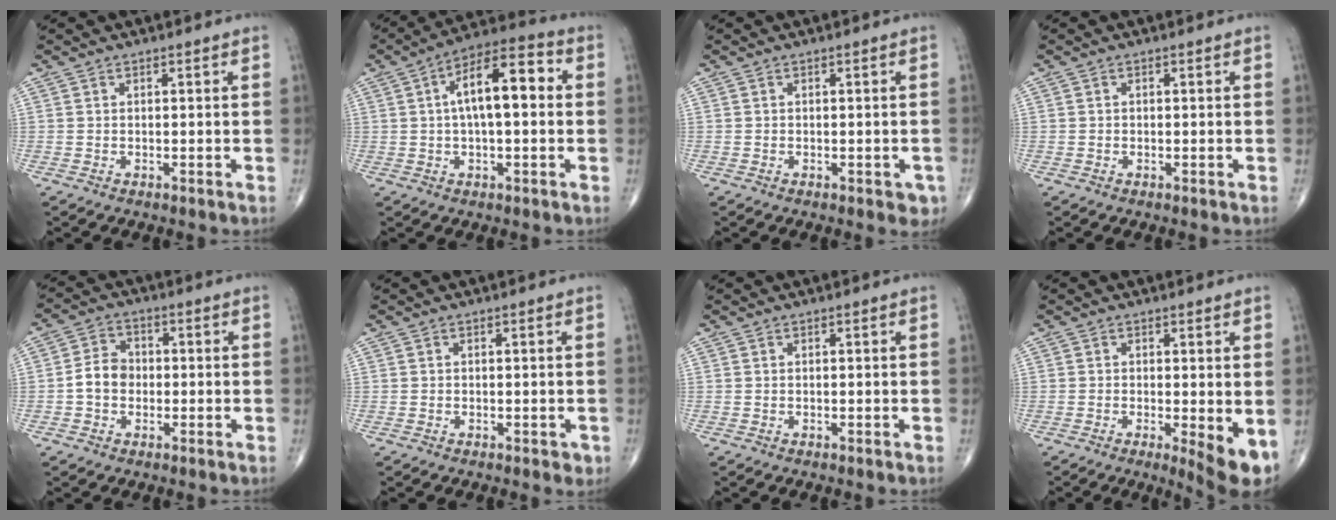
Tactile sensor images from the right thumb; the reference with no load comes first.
{"total": 13.1, "force": [1.8, 5.3, 11.8], "torque": [-0.184, 0.032, 0.019]}
{"total": 2.3, "force": [-1.0, 1.3, 1.6], "torque": [0.001, 0.001, -0.013]}
{"total": 0.0}
{"total": 5.5, "force": [-0.8, 4.5, 3.2], "torque": [-0.045, 0.019, -0.024]}
{"total": 1.1, "force": [-0.4, 0.7, 0.7], "torque": [0.000, 0.000, -0.006]}
{"total": 0.0}
{"total": 5.8, "force": [-1.0, 1.5, 5.5], "torque": [-0.080, -0.017, -0.017]}